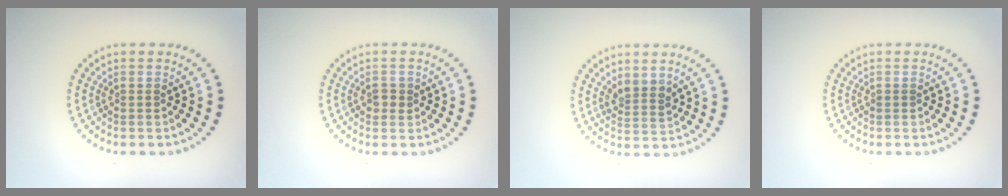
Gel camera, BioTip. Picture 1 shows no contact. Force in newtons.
{"total": 1.2, "press": 1.2, "slide": 0.2}
{"total": 2.3, "press": 1.9, "slide": 1.4}
{"total": 0.5, "press": 0.4, "slide": 0.3}